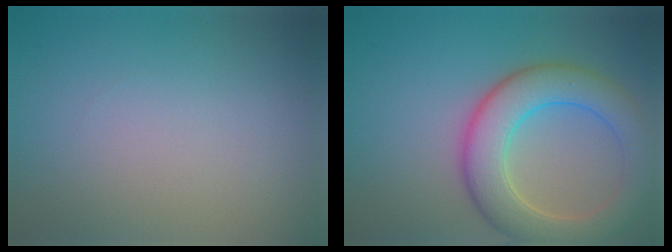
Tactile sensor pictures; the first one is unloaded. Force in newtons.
{"total": 7.5, "press": 7.5, "slide": 0.4}